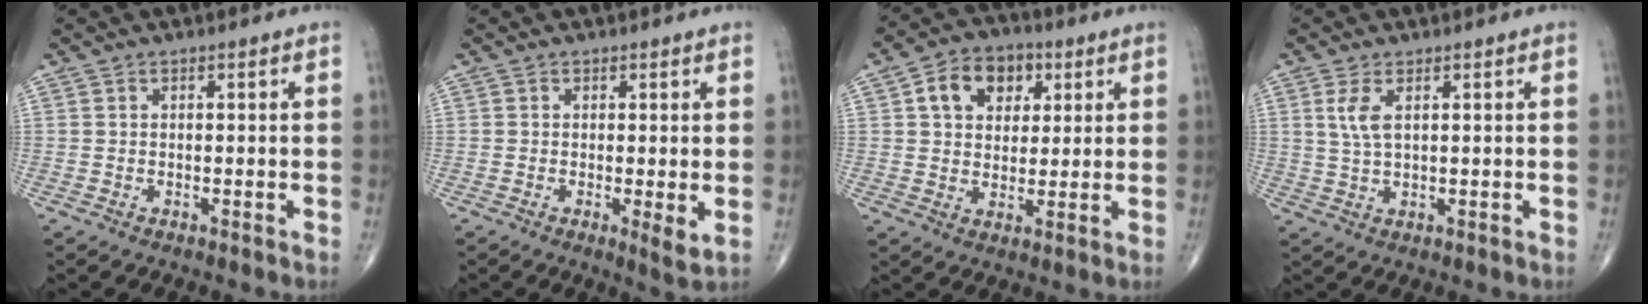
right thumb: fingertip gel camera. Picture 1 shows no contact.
{"total": 3.0, "force": [-0.2, 0.7, 2.9], "torque": [-0.049, -0.013, -0.008]}
{"total": 10.2, "force": [3.5, 7.5, 6.0], "torque": [-0.065, 0.000, 0.052]}
{"total": 4.0, "force": [1.4, 1.6, 3.4], "torque": [-0.078, -0.001, 0.035]}